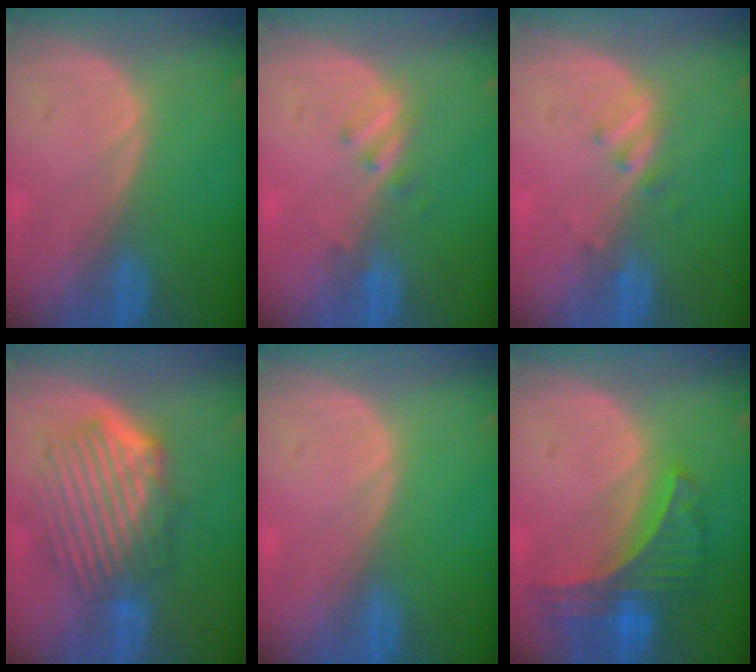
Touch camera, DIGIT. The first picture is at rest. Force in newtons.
{"total": 2.5, "press": 2.2, "slide": 1.2}
{"total": 2.5, "press": 2.2, "slide": 1.2}
{"total": 9.4, "press": 8.4, "slide": 4.4}
{"total": 0.0}
{"total": 7.8, "press": 6.8, "slide": 3.8}